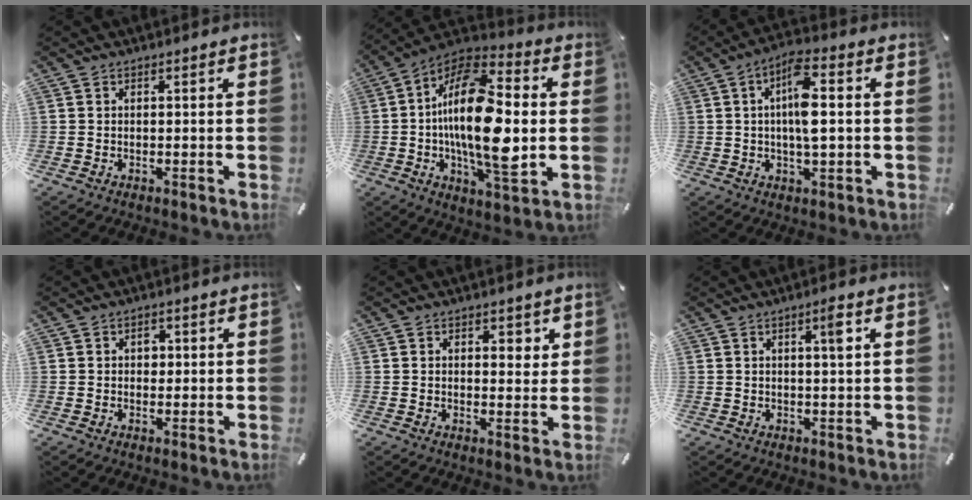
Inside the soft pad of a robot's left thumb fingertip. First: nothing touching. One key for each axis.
{"total": 22.0, "fx": -0.4, "fy": 9.5, "fz": 19.9, "tx": -0.382, "ty": -0.011, "tz": -0.011}
{"total": 9.0, "fx": 1.0, "fy": 2.9, "fz": 8.4, "tx": -0.155, "ty": 0.005, "tz": 0.013}
{"total": 2.0, "fx": 0.3, "fy": 1.6, "fz": 1.1, "tx": 0.001, "ty": -0.002, "tz": -0.002}
{"total": 2.7, "fx": 1.4, "fy": 2.0, "fz": 1.3, "tx": 0.004, "ty": -0.006, "tz": 0.016}
{"total": 3.3, "fx": 1.0, "fy": 0.2, "fz": 3.2, "tx": -0.055, "ty": -0.002, "tz": 0.012}